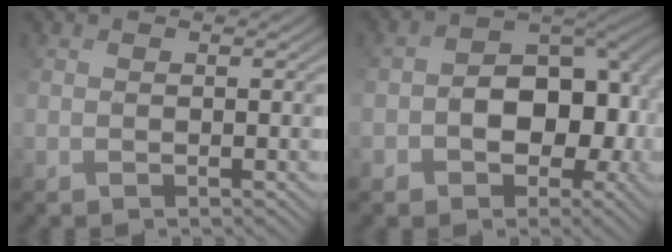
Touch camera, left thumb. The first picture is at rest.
{"total": 11.1, "force": [-1.7, 8.1, 7.4], "torque": [-0.099, -0.014, -0.017]}